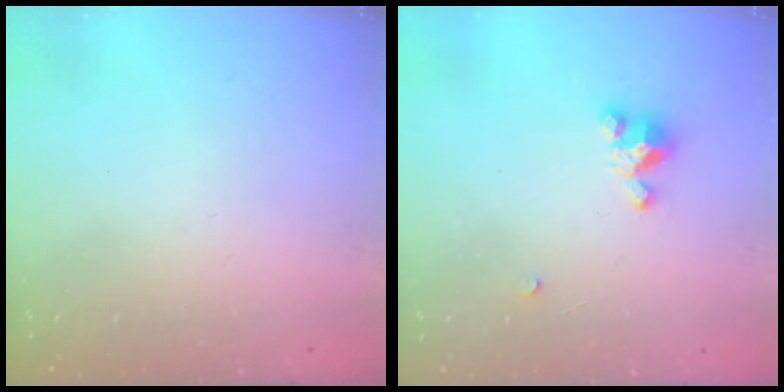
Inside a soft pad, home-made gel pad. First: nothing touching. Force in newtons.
{"total": 3.6, "press": 3.6, "slide": 0.2}